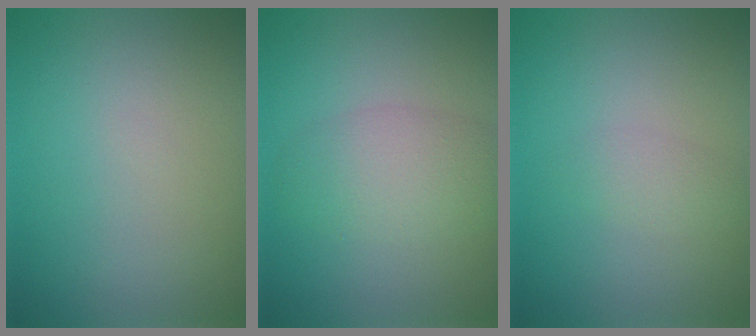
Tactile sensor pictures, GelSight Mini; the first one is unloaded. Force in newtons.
{"total": 4.2, "press": 4.2, "slide": 0.2}
{"total": 1.4, "press": 1.4, "slide": 0.0}